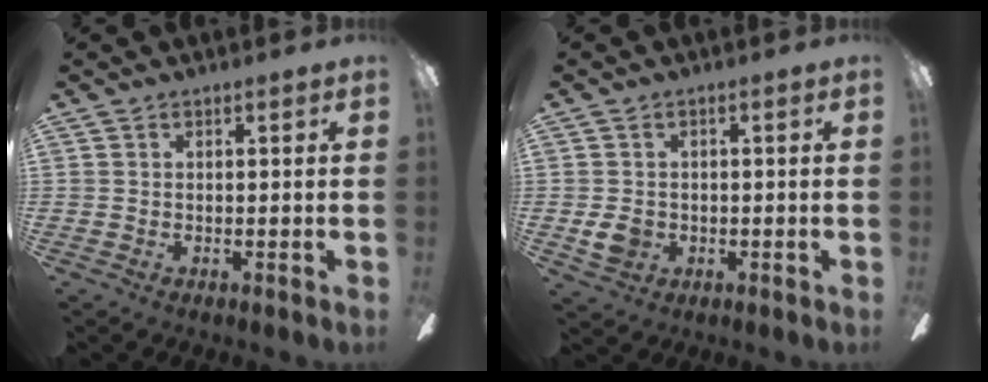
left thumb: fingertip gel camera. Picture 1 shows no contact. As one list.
[{"total": 4.1, "force": [-0.5, 3.5, 2.2], "torque": [-0.044, 0.000, -0.009]}]